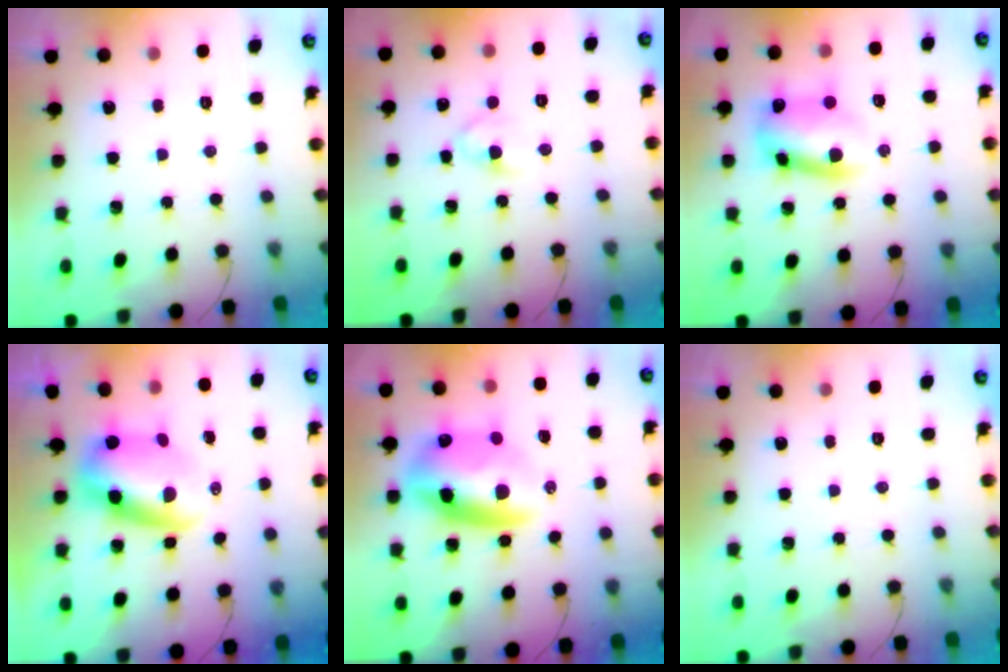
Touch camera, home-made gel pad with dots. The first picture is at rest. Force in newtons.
{"total": 3.8, "press": 3.6, "slide": 1.2}
{"total": 10.3, "press": 10.2, "slide": 1.4}
{"total": 7.7, "press": 7.4, "slide": 2.0}
{"total": 13.9, "press": 13.5, "slide": 3.4}
{"total": 0.0}